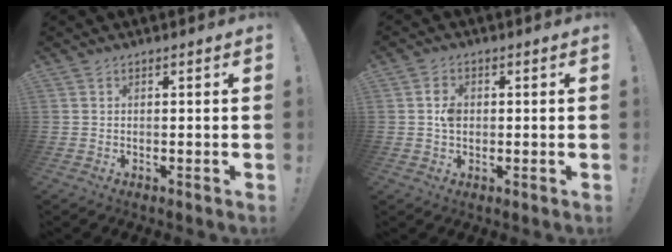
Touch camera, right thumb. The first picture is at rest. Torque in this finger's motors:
{"motor_torque": [0.31, 0.46, 0.32, -0.05, 0.03]}